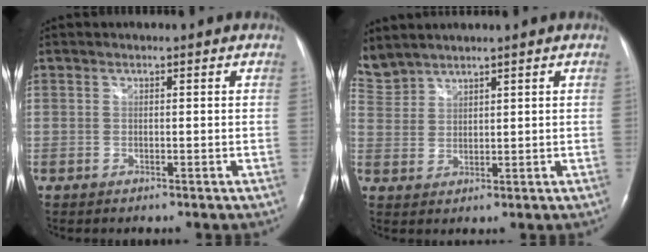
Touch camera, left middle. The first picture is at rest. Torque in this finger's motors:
{"motor_torque": [-0.20, -0.22, -0.08, -0.01]}